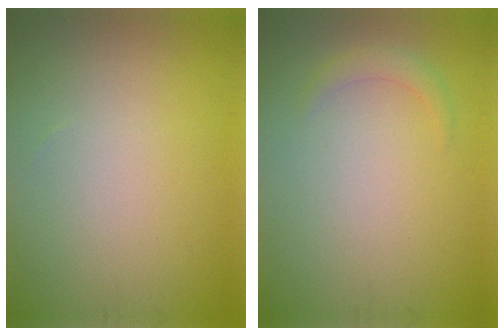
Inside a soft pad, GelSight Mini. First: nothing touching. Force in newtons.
{"total": 1.3, "press": 1.3, "slide": 0.1}